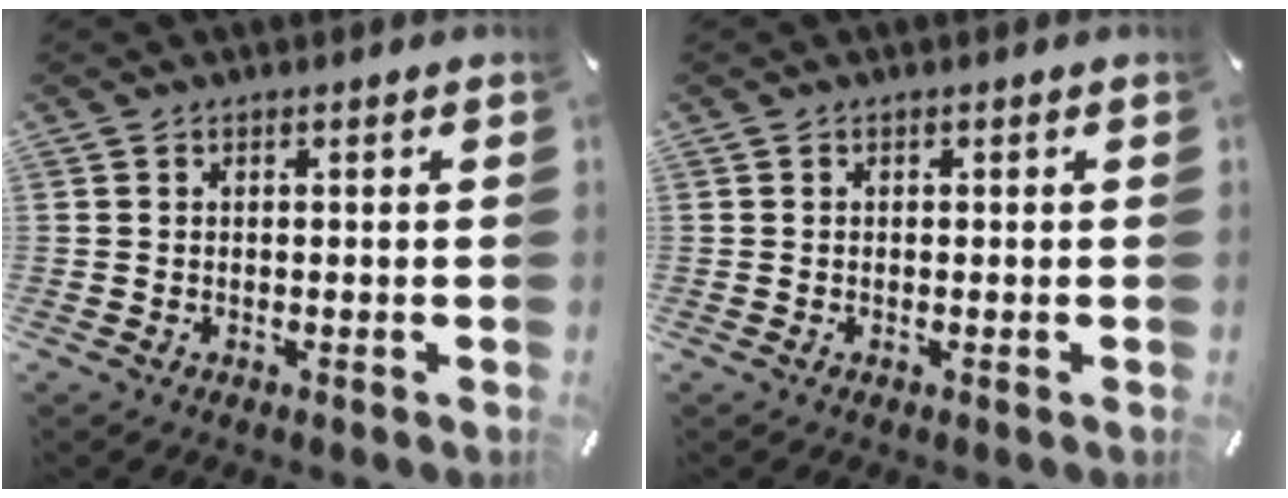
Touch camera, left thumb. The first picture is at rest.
{"total": 0.0}